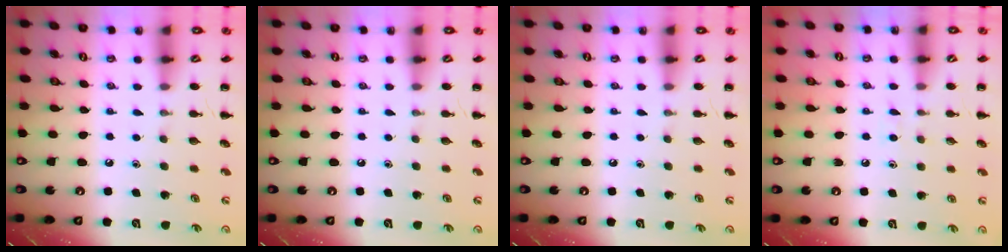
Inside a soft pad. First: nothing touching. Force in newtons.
{"total": 0.0}
{"total": 0.0}
{"total": 3.9, "press": 3.6, "slide": 1.5}